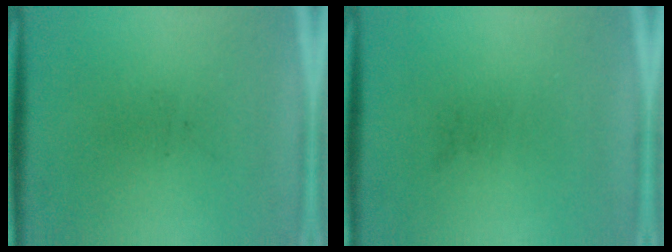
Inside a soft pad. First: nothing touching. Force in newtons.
{"total": 0.0}